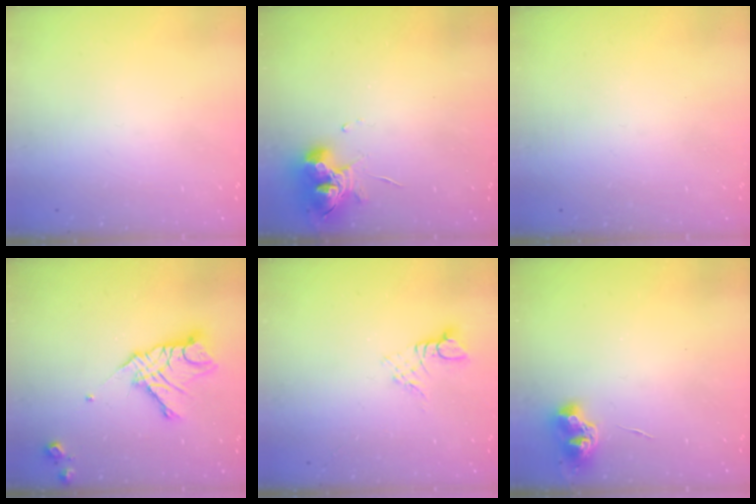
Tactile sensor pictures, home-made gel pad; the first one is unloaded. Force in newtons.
{"total": 10.7, "press": 10.6, "slide": 1.4}
{"total": 0.0}
{"total": 13.9, "press": 13.8, "slide": 1.2}
{"total": 3.0, "press": 3.0, "slide": 0.3}
{"total": 7.7, "press": 7.6, "slide": 0.8}